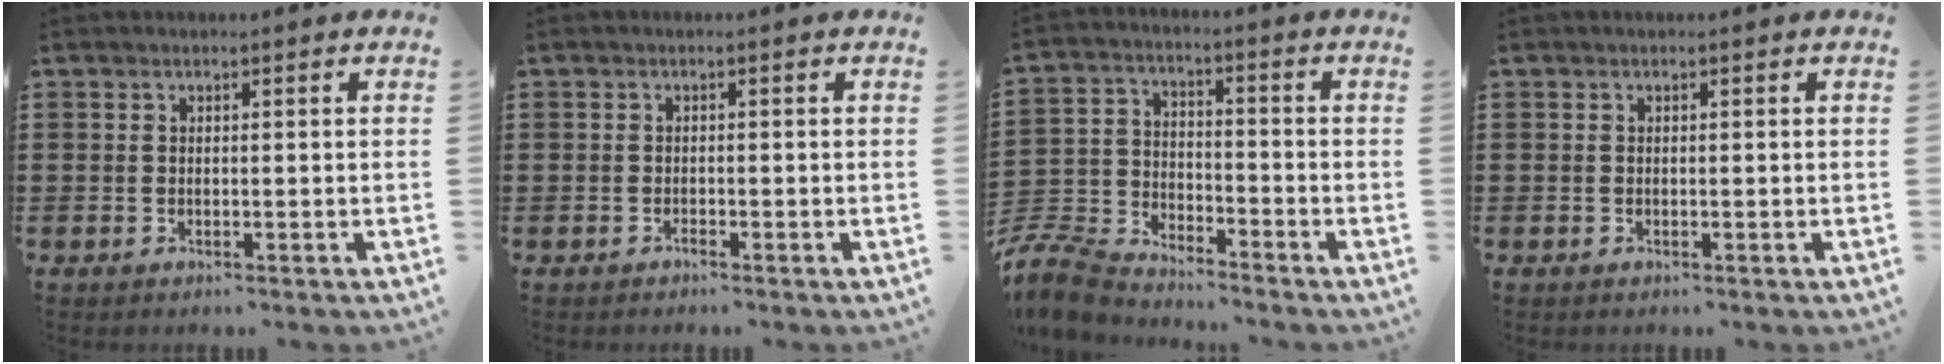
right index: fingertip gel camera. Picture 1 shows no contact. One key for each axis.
{"total": 0.6, "fx": -0.6, "fy": 0.1, "fz": 0.1, "tx": -0.003, "ty": 0.001, "tz": -0.013}
{"total": 7.6, "fx": -7.4, "fy": 1.5, "fz": 1.3, "tx": -0.053, "ty": 0.002, "tz": -0.156}
{"total": 0.0}